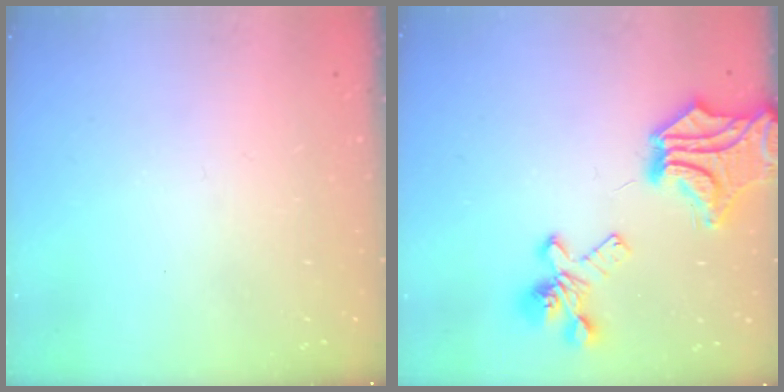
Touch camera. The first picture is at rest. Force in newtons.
{"total": 12.3, "press": 11.8, "slide": 3.3}